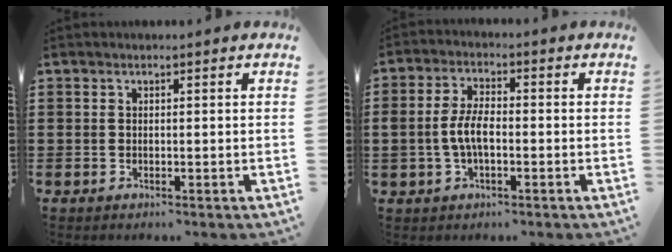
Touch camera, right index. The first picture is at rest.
{"total": 5.4, "force": [-1.0, 2.7, 4.6], "torque": [-0.112, -0.003, -0.026]}